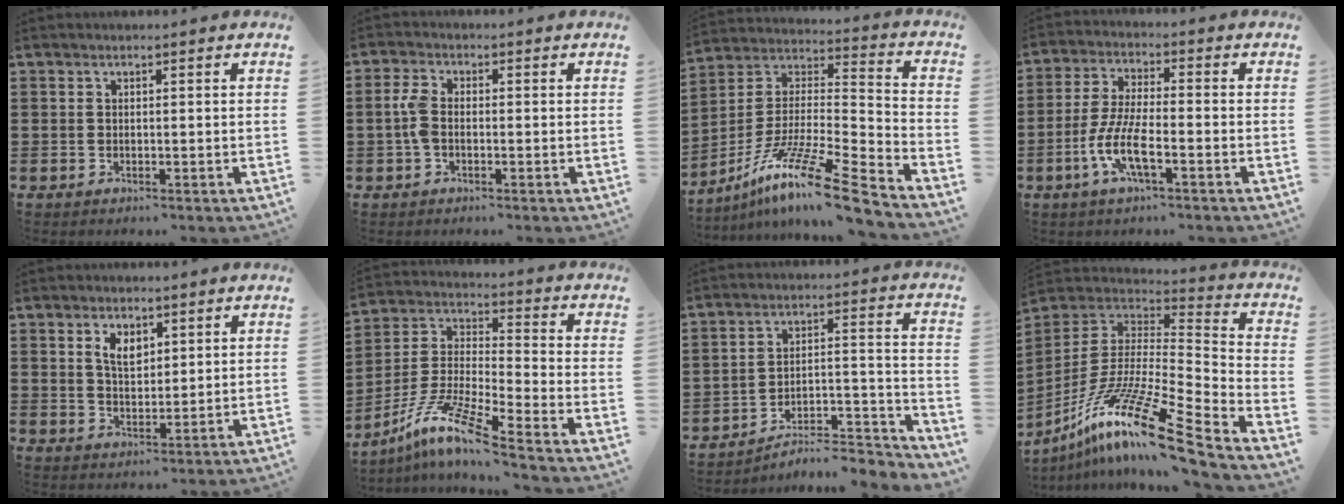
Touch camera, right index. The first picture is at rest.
{"total": 3.5, "force": [-0.5, 1.9, 2.9], "torque": [-0.076, -0.003, -0.016]}
{"total": 14.2, "force": [-10.7, 0.7, 9.3], "torque": [-0.164, 0.019, -0.204]}
{"total": 7.4, "force": [-3.5, 1.7, 6.3], "torque": [-0.152, -0.014, -0.072]}
{"total": 3.7, "force": [2.0, 2.1, 2.3], "torque": [-0.046, 0.005, 0.035]}
{"total": 10.4, "force": [-7.8, 0.1, 6.8], "torque": [-0.160, -0.017, -0.166]}
{"total": 5.8, "force": [-5.3, 1.1, 1.9], "torque": [-0.028, -0.003, -0.108]}
{"total": 17.0, "force": [-10.9, 1.8, 12.9], "torque": [-0.254, 0.014, -0.202]}